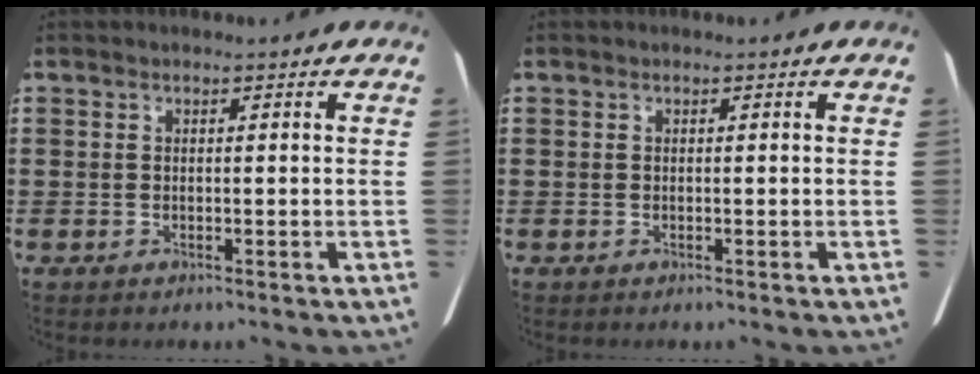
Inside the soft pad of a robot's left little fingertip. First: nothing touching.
{"total": 0.0}